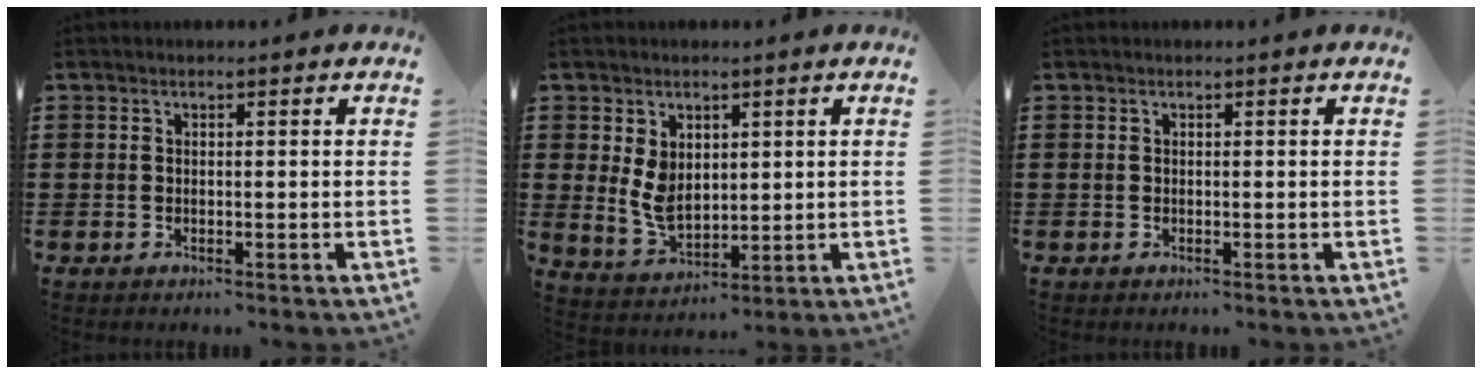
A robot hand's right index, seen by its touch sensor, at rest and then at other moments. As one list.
[{"total": 6.1, "force": [1.5, 4.1, 4.2], "torque": [-0.094, 0.000, 0.025]}, {"total": 0.0}]